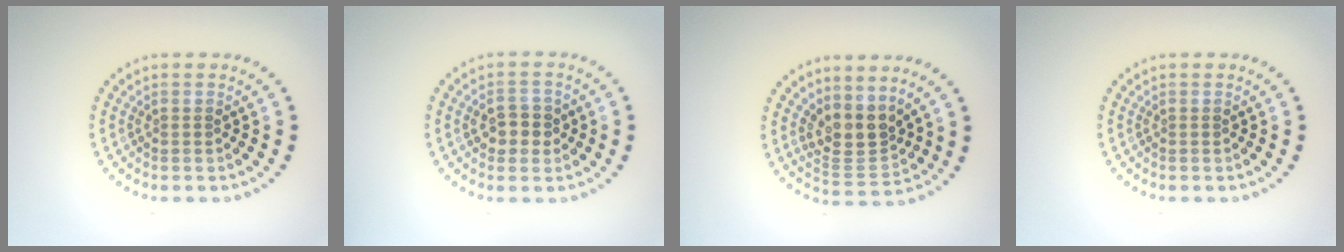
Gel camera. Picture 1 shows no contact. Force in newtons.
{"total": 2.6, "press": 2.5, "slide": 0.3}
{"total": 3.4, "press": 2.6, "slide": 2.1}
{"total": 0.0}